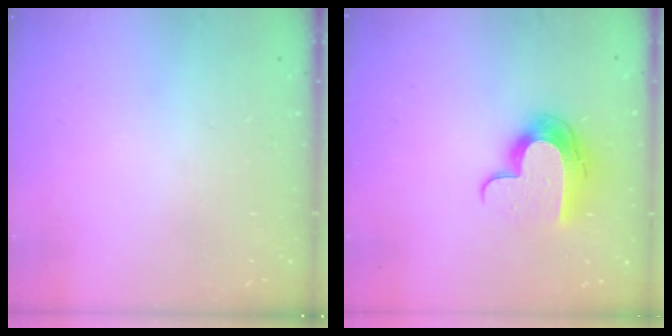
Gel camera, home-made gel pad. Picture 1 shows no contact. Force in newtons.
{"total": 12.0, "press": 12.0, "slide": 1.0}